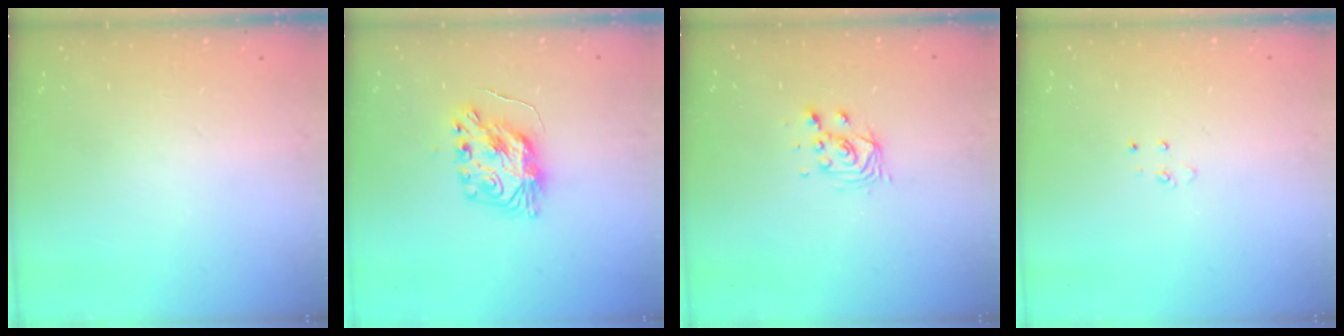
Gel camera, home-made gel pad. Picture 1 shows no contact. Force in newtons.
{"total": 9.4, "press": 9.4, "slide": 0.9}
{"total": 5.0, "press": 5.0, "slide": 0.3}
{"total": 3.2, "press": 3.2, "slide": 0.4}